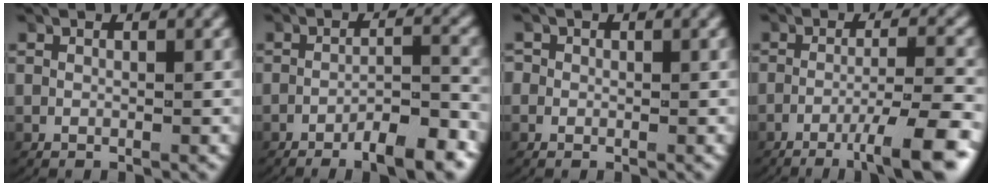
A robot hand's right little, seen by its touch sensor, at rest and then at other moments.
{"total": 5.4, "force": [-4.2, 1.3, 3.3], "torque": [-0.032, 0.005, -0.074]}
{"total": 1.6, "force": [-0.1, 1.6, 0.1], "torque": [-0.013, -0.005, -0.004]}
{"total": 7.5, "force": [-4.6, 1.4, 5.8], "torque": [-0.077, 0.001, -0.074]}